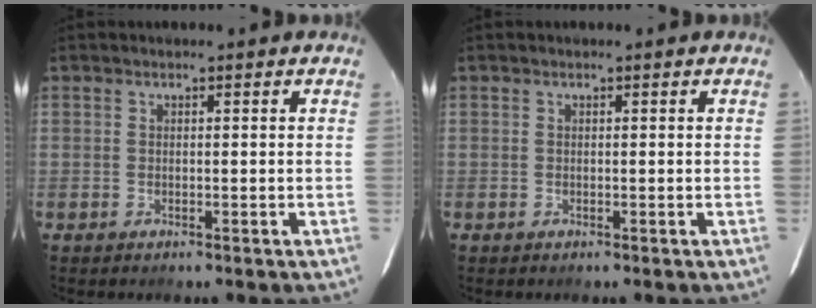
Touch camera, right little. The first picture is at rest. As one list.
[{"total": 0.0}]